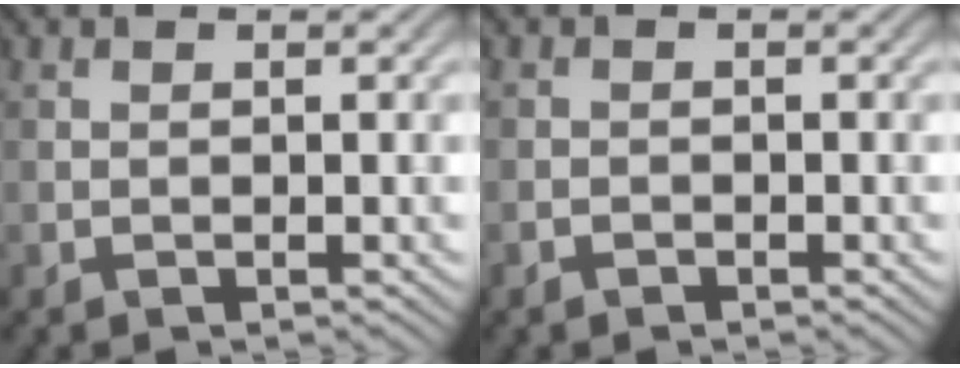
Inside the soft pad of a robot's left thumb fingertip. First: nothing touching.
{"total": 0.8, "force": [-0.6, 0.4, 0.3], "torque": [-0.002, -0.001, -0.011]}